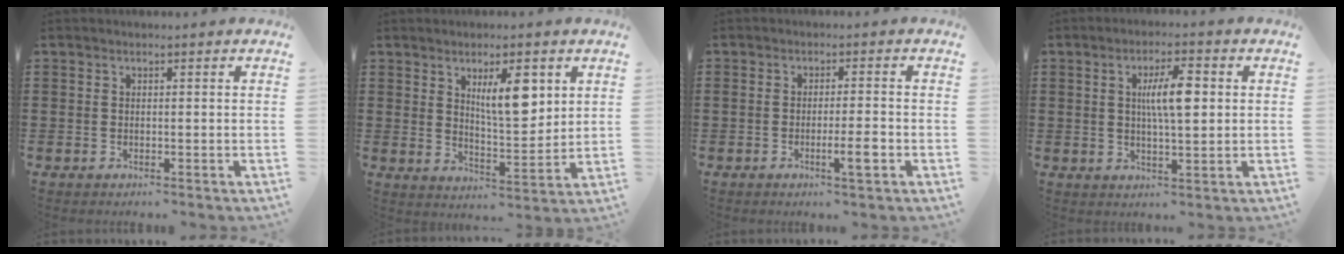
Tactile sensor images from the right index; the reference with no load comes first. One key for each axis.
{"total": 8.1, "fx": 3.4, "fy": 2.9, "fz": 6.7, "tx": -0.107, "ty": -0.004, "tz": 0.051}
{"total": 4.1, "fx": -1.6, "fy": 0.3, "fz": 3.8, "tx": -0.062, "ty": -0.006, "tz": -0.028}
{"total": 6.7, "fx": 1.2, "fy": 1.8, "fz": 6.3, "tx": -0.125, "ty": 0.010, "tz": 0.017}